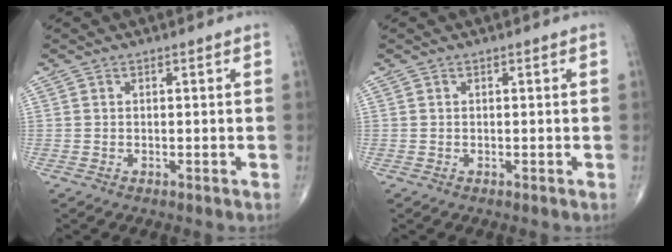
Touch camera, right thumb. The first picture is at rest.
{"total": 0.0}